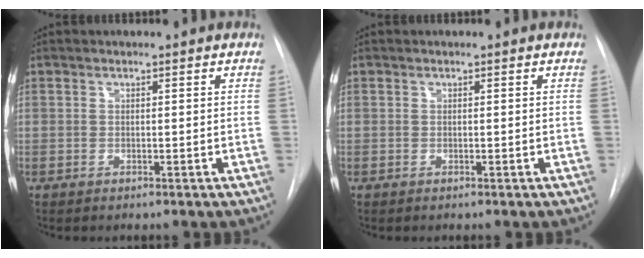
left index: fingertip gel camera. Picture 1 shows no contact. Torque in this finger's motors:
{"motor_torque": [0.00, 0.00, 0.00, 0.00]}